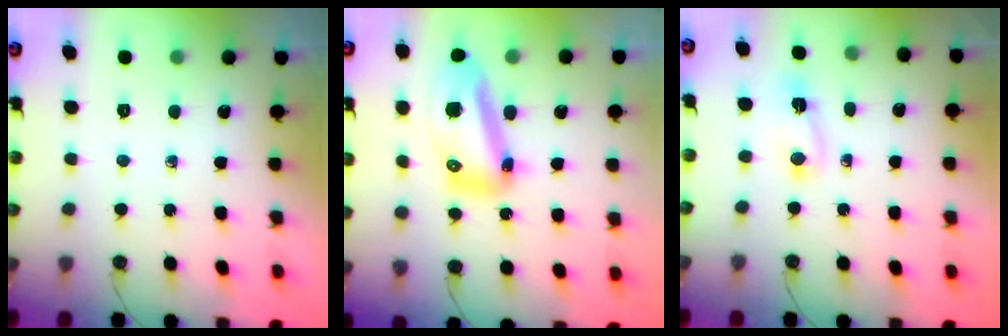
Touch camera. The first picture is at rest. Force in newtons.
{"total": 15.0, "press": 14.9, "slide": 1.7}
{"total": 2.4, "press": 2.3, "slide": 0.6}